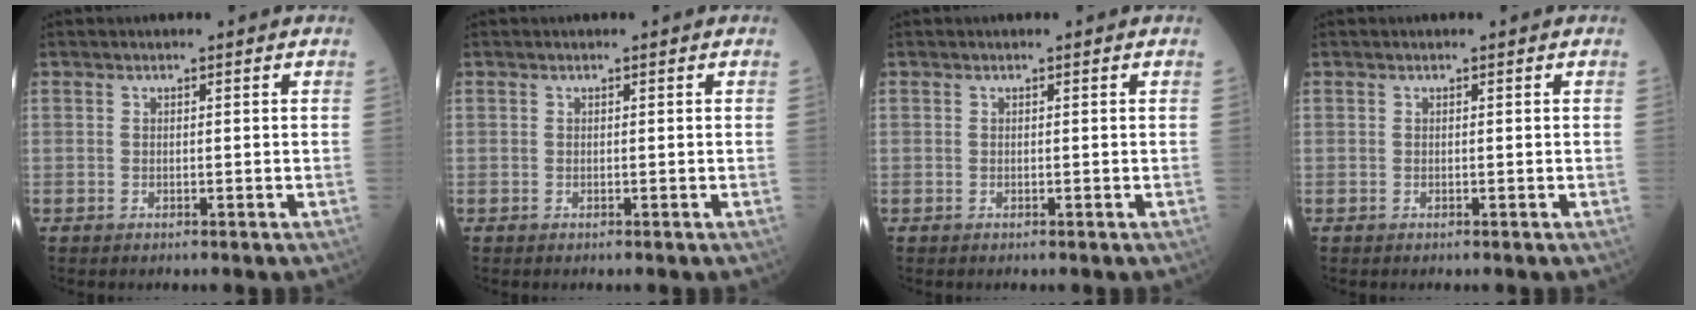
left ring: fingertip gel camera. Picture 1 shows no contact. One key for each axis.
{"total": 0.0}
{"total": 0.0}
{"total": 0.0}